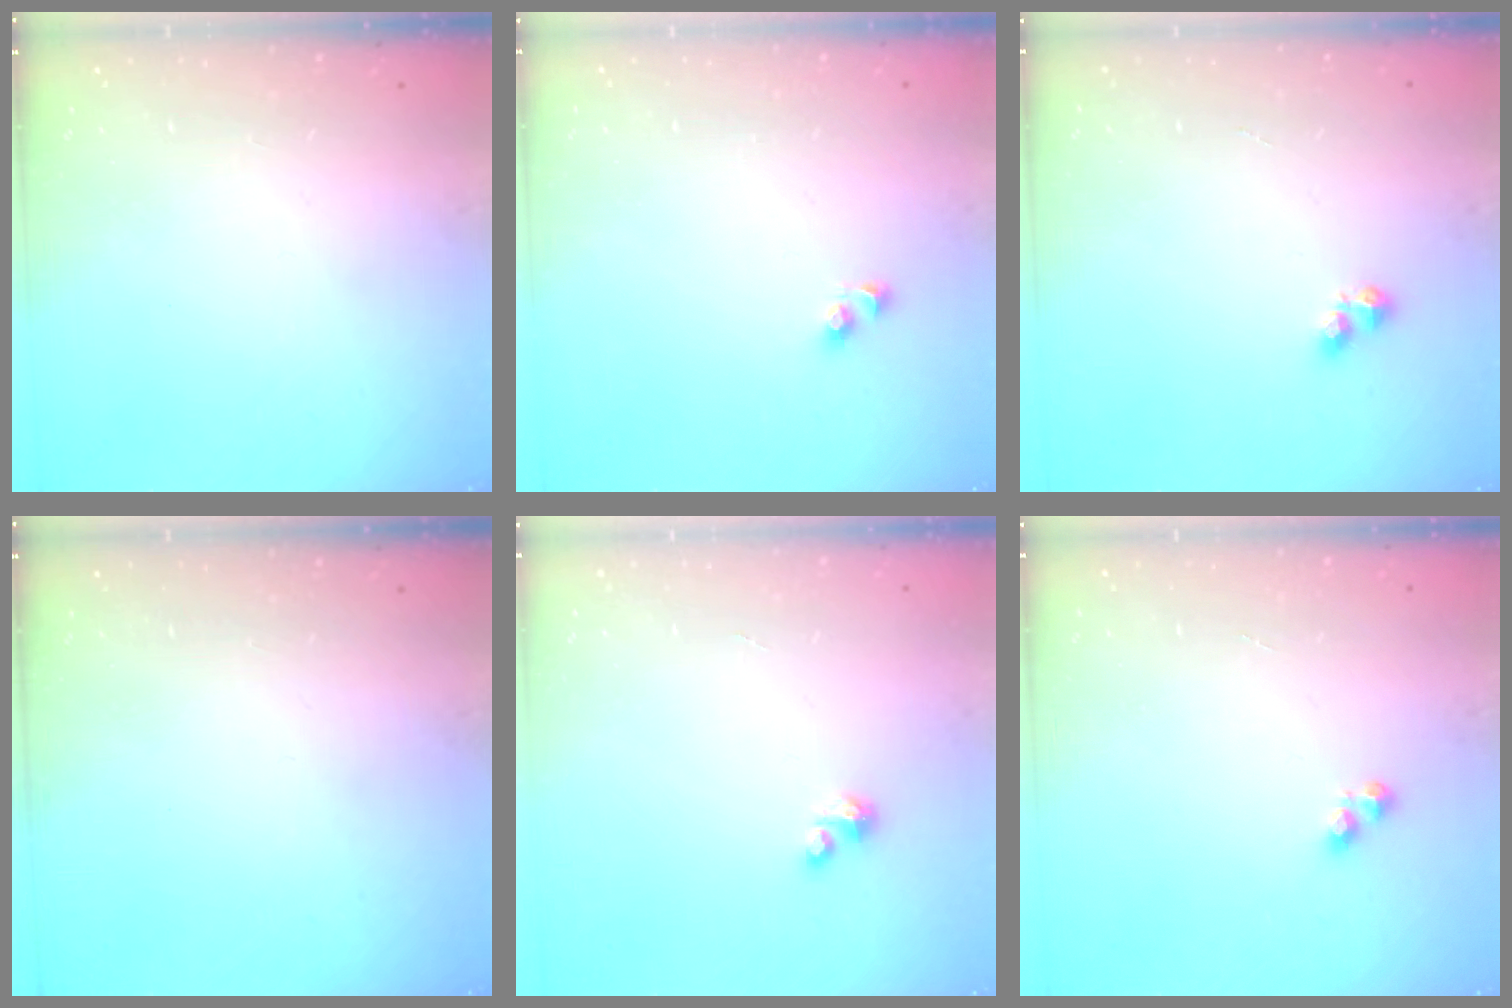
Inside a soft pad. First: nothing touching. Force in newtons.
{"total": 2.3, "press": 2.3, "slide": 0.2}
{"total": 2.6, "press": 2.5, "slide": 0.5}
{"total": 0.0}
{"total": 1.7, "press": 1.7, "slide": 0.4}
{"total": 2.4, "press": 2.4, "slide": 0.3}